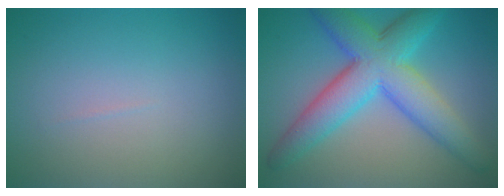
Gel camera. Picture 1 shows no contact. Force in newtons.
{"total": 8.5, "press": 8.5, "slide": 0.0}